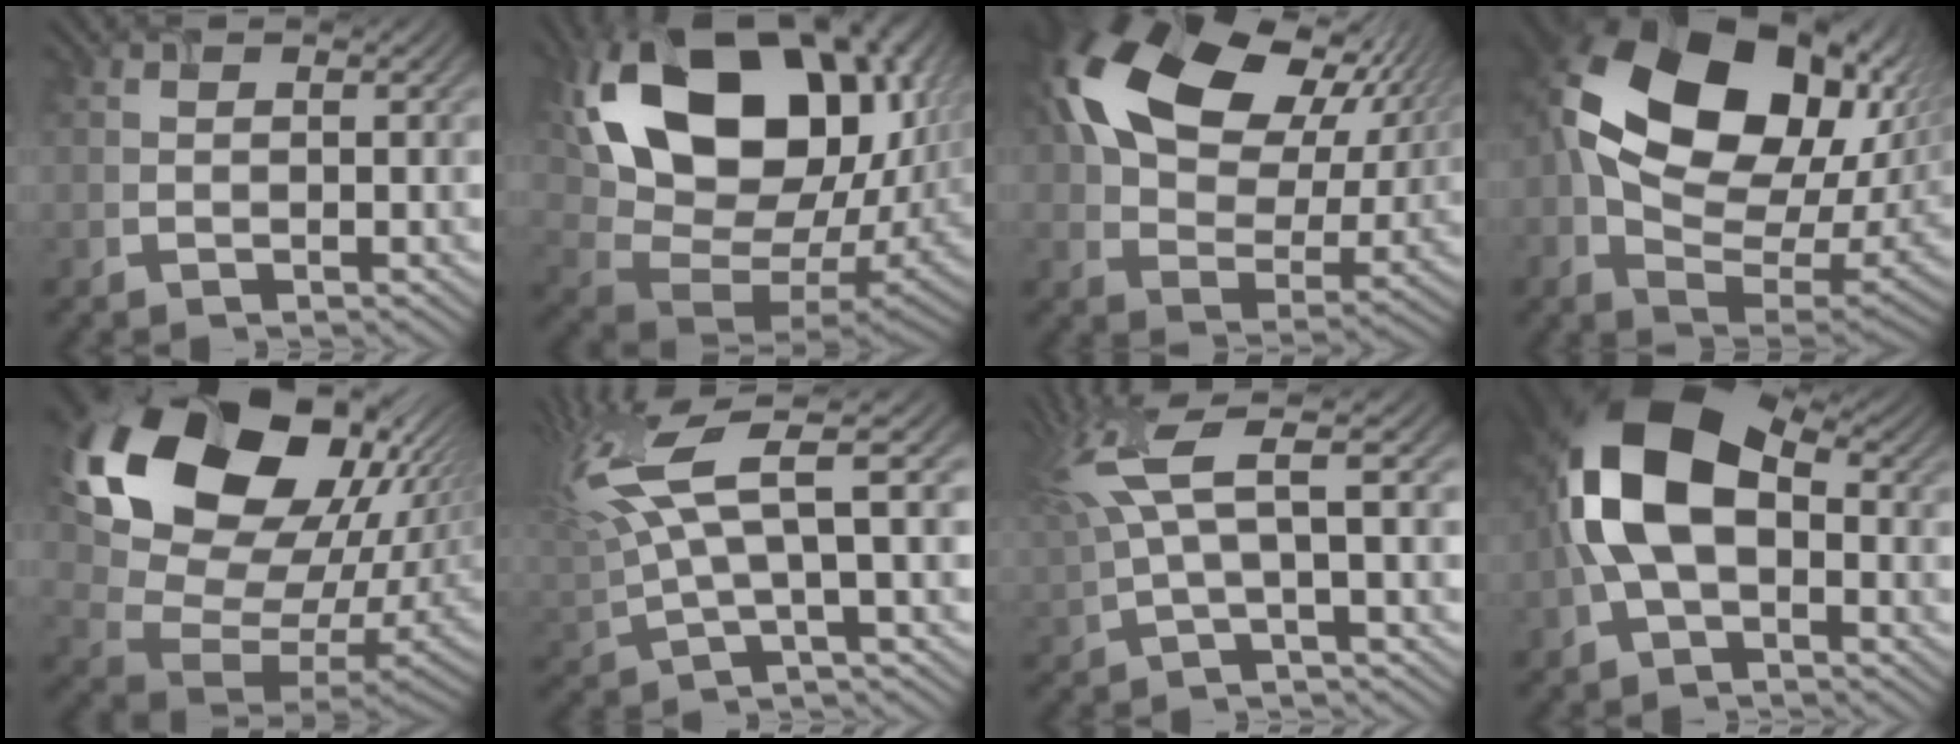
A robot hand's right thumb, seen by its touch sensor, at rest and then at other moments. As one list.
[{"total": 20.8, "force": [6.9, 13.8, 13.9], "torque": [-0.287, -0.002, 0.154]}, {"total": 20.5, "force": [8.3, 13.3, 13.2], "torque": [-0.270, 0.028, 0.151]}, {"total": 21.1, "force": [6.0, 13.8, 14.7], "torque": [-0.302, -0.009, 0.129]}, {"total": 20.7, "force": [9.6, 13.3, 12.7], "torque": [-0.267, 0.009, 0.197]}, {"total": 12.9, "force": [4.8, 3.7, 11.3], "torque": [-0.263, 0.017, 0.096]}, {"total": 8.8, "force": [3.3, 2.1, 7.9], "torque": [-0.163, 0.020, 0.063]}, {"total": 12.8, "force": [-0.4, 8.0, 9.9], "torque": [-0.221, 0.011, -0.016]}]